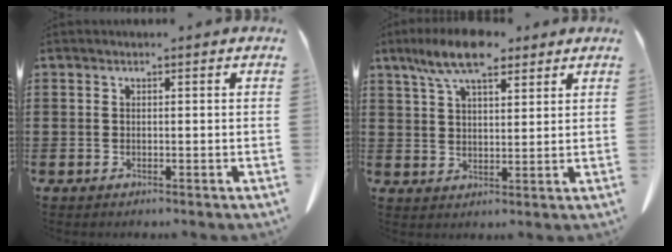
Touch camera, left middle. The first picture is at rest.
{"total": 9.3, "force": [6.8, 3.0, 5.6], "torque": [-0.119, -0.008, 0.125]}